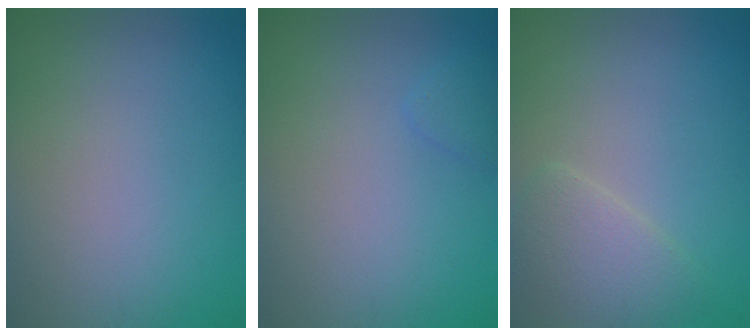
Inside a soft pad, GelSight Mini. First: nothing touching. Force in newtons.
{"total": 0.9, "press": 0.9, "slide": 0.1}
{"total": 2.9, "press": 2.8, "slide": 0.4}